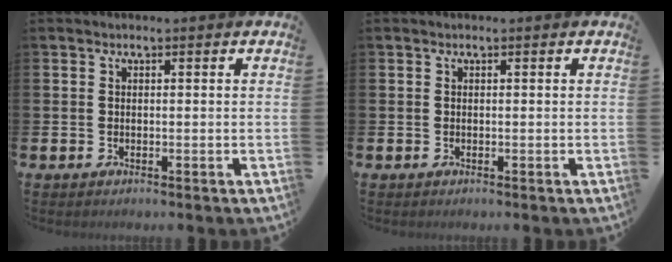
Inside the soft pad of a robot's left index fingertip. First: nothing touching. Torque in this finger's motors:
{"motor_torque": [0.00, 0.00, 0.00, -0.01]}